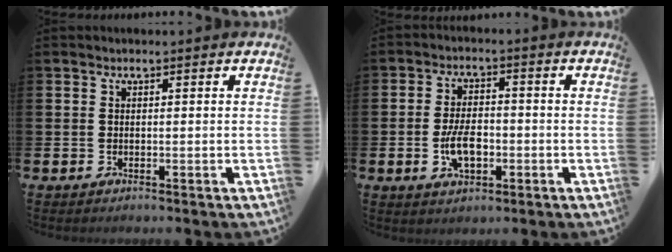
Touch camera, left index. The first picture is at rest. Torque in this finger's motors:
{"motor_torque": [1.37, 0.78, 0.24, 0.12]}